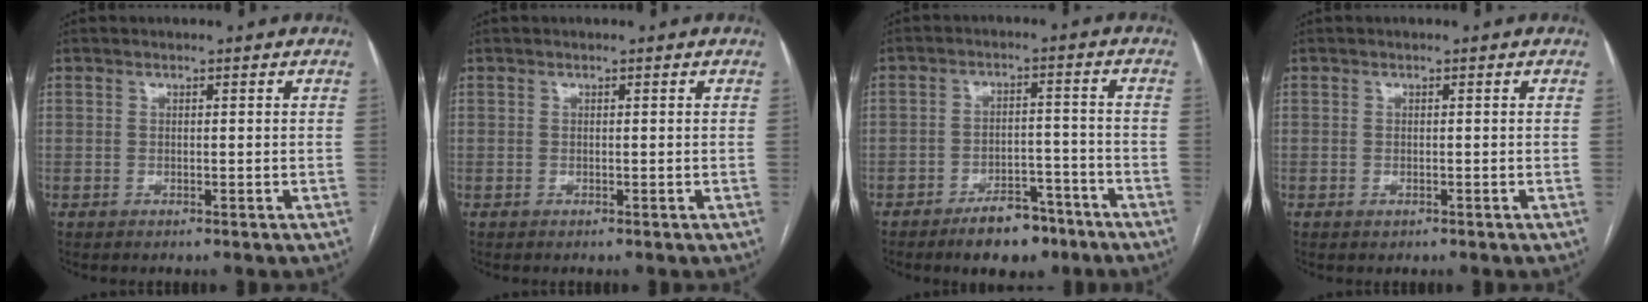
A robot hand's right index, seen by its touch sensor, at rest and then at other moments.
{"total": 0.0}
{"total": 7.6, "force": [-5.5, 3.3, 4.0], "torque": [-0.058, 0.011, -0.084]}
{"total": 0.6, "force": [-0.3, 0.3, 0.4], "torque": [-0.006, 0.000, -0.003]}